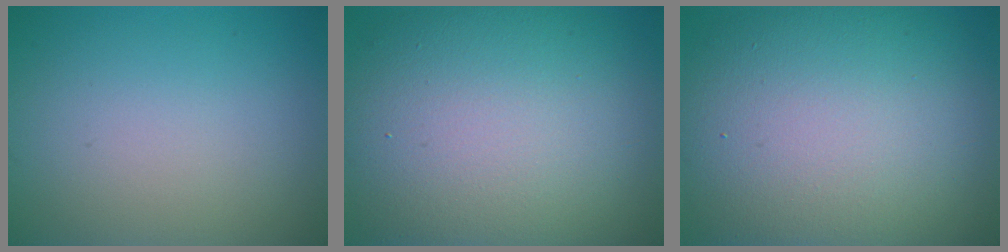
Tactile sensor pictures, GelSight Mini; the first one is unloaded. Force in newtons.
{"total": 14.9, "press": 14.9, "slide": 1.1}
{"total": 15.2, "press": 15.2, "slide": 1.1}